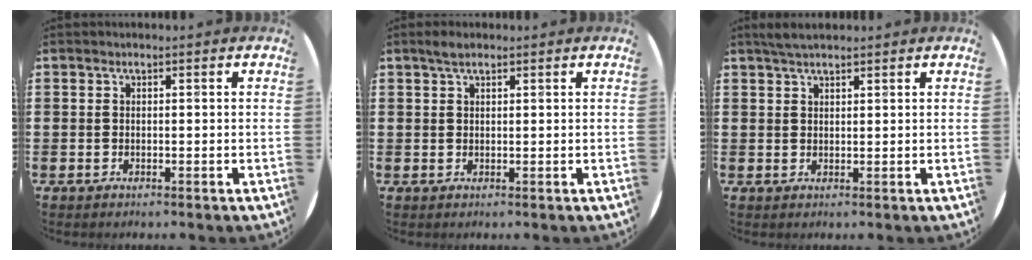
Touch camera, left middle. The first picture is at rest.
{"total": 1.6, "force": [1.2, 0.6, 0.8], "torque": [-0.010, 0.002, 0.020]}
{"total": 2.4, "force": [2.1, 0.7, 0.8], "torque": [-0.012, 0.003, 0.038]}